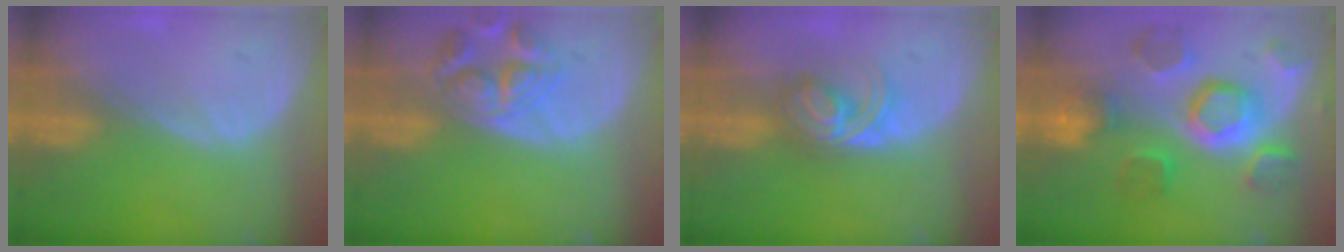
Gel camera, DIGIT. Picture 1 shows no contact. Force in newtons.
{"total": 6.8, "press": 6.3, "slide": 2.6}
{"total": 5.9, "press": 5.2, "slide": 2.9}
{"total": 11.4, "press": 10.0, "slide": 5.5}